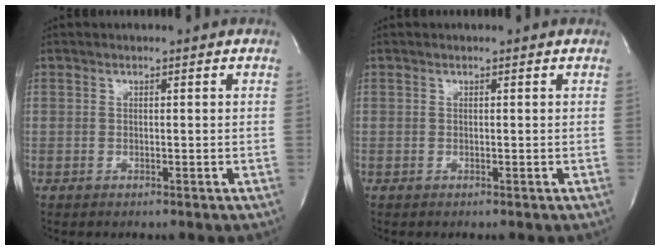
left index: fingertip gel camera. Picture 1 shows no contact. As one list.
[{"total": 0.0}]